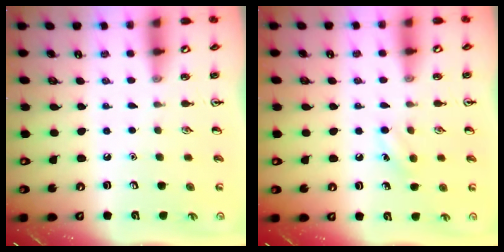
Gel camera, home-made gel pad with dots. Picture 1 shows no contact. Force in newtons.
{"total": 6.4, "press": 6.1, "slide": 1.8}